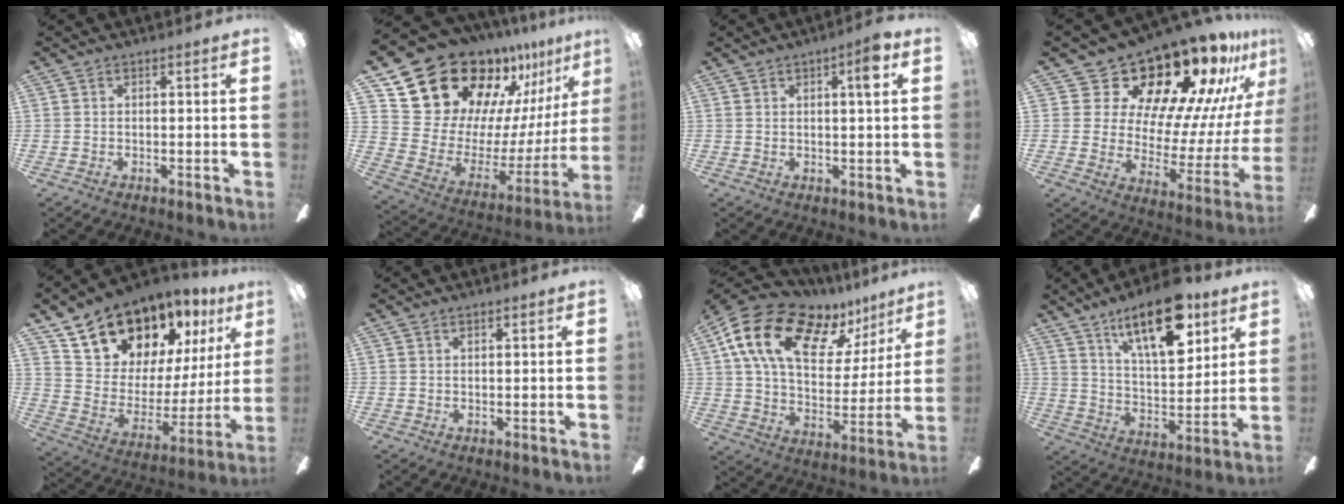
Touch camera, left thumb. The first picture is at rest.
{"total": 23.9, "force": [18.9, 12.4, 7.9], "torque": [-0.140, -0.142, 0.365]}
{"total": 4.5, "force": [2.1, 0.7, 3.9], "torque": [-0.057, -0.005, 0.028]}
{"total": 21.4, "force": [17.7, 8.7, 8.3], "torque": [-0.121, -0.145, 0.311]}
{"total": 17.8, "force": [14.8, 8.8, 4.8], "torque": [-0.097, -0.114, 0.281]}
{"total": 1.1, "force": [0.7, 0.4, 0.7], "torque": [-0.016, 0.001, 0.013]}
{"total": 20.4, "force": [12.2, 10.7, 12.4], "torque": [-0.216, -0.054, 0.217]}
{"total": 19.4, "force": [11.9, 8.1, 13.0], "torque": [-0.206, -0.049, 0.195]}